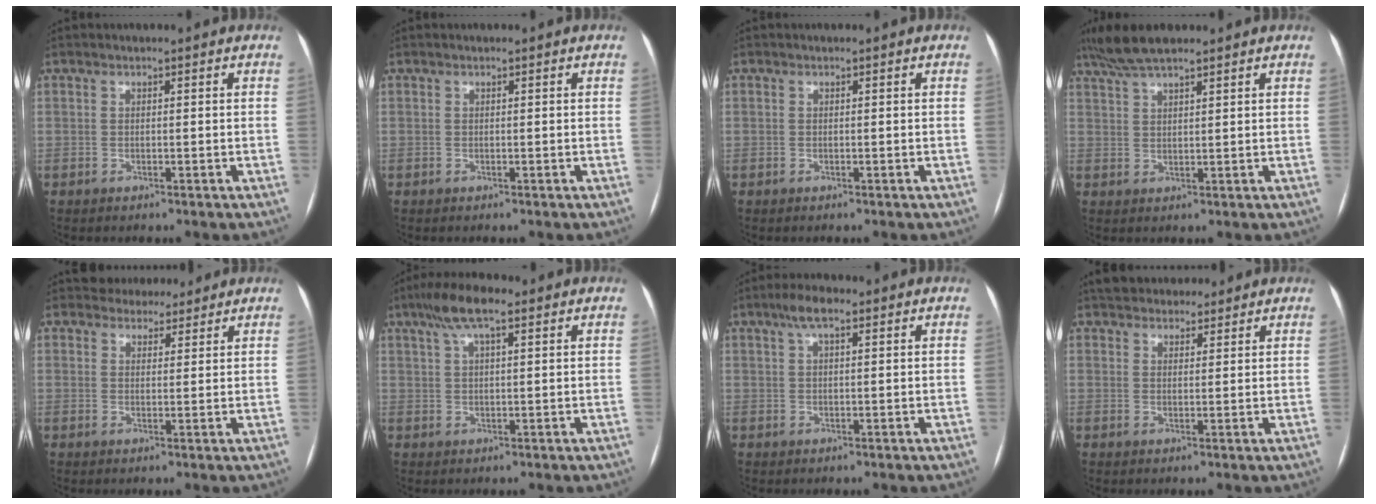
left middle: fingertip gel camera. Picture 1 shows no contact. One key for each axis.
{"total": 0.0}
{"total": 0.0}
{"total": 6.7, "fx": 5.5, "fy": 0.9, "fz": 3.8, "tx": -0.074, "ty": 0.030, "tz": 0.102}
{"total": 4.7, "fx": 4.2, "fy": 2.1, "fz": 0.1, "tx": 0.006, "ty": 0.006, "tz": 0.054}
{"total": 6.8, "fx": 4.1, "fy": 1.5, "fz": 5.3, "tx": -0.106, "ty": 0.025, "tz": 0.072}
{"total": 4.0, "fx": 2.3, "fy": 1.0, "fz": 3.1, "tx": -0.063, "ty": 0.017, "tz": 0.043}
{"total": 8.2, "fx": 7.3, "fy": 3.2, "fz": 2.2, "tx": -0.017, "ty": 0.024, "tz": 0.107}